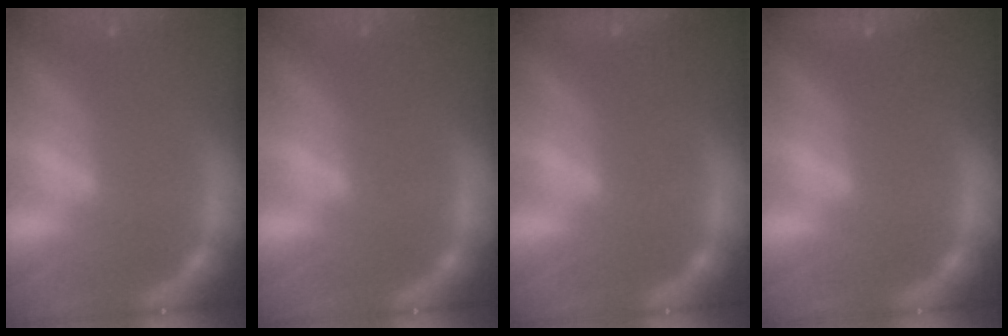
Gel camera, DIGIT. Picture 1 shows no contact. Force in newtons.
{"total": 0.0}
{"total": 1.9}
{"total": 2.9}